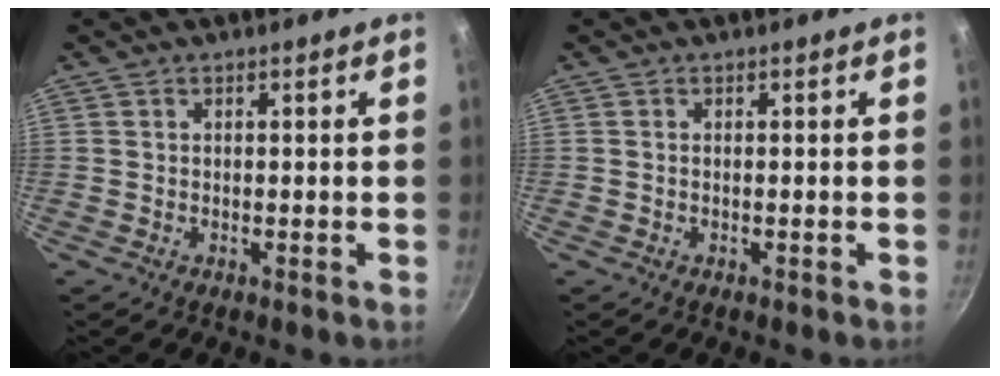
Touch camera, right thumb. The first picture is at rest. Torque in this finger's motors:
{"motor_torque": [-0.13, -0.03, 0.06, 0.43, 0.01]}